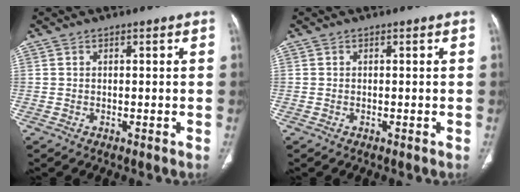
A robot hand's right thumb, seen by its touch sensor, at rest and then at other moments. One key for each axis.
{"total": 0.0}